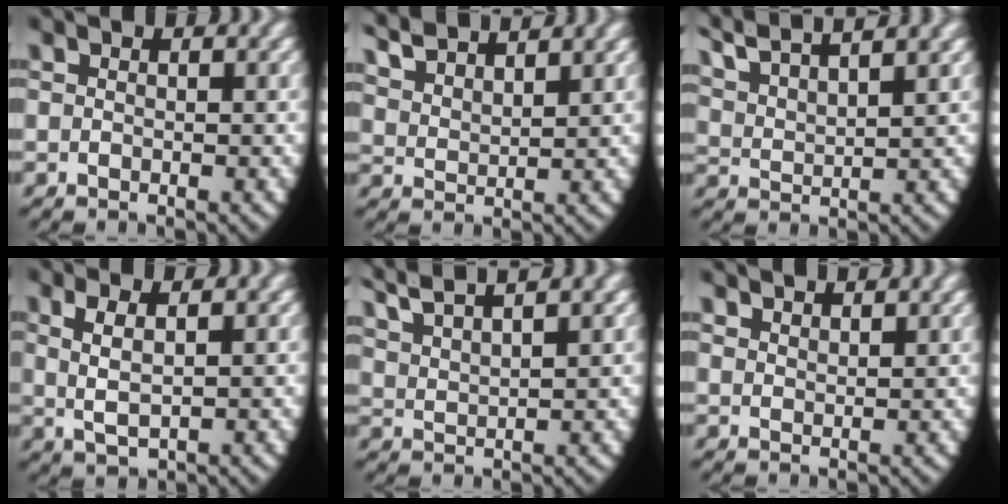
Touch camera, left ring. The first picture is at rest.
{"total": 4.3, "force": [3.7, 1.5, 1.7], "torque": [-0.050, -0.001, 0.071]}
{"total": 5.7, "force": [4.4, 2.1, 2.8], "torque": [-0.079, 0.002, 0.079]}
{"total": 3.1, "force": [0.6, 1.4, 2.7], "torque": [-0.061, -0.006, 0.024]}
{"total": 4.9, "force": [4.2, 1.2, 2.3], "torque": [-0.064, 0.004, 0.078]}
{"total": 2.4, "force": [2.4, -0.3, 0.2], "torque": [-0.005, -0.002, 0.048]}